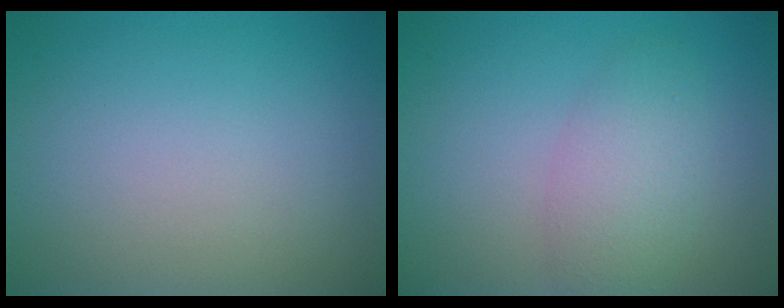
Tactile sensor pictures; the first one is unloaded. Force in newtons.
{"total": 3.4, "press": 3.4, "slide": 0.0}